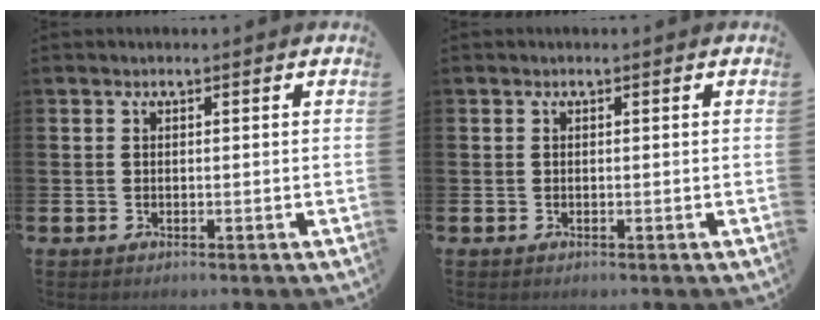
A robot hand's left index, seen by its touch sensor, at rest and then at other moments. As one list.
[{"total": 0.0}]